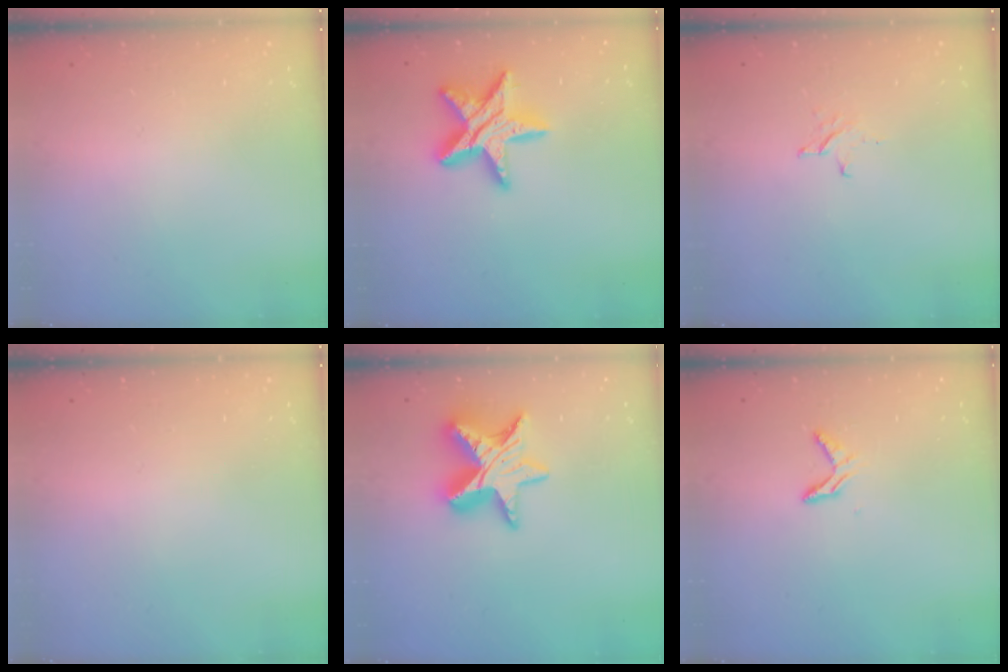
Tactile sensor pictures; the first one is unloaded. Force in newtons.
{"total": 16.1, "press": 16.0, "slide": 1.1}
{"total": 2.6, "press": 2.6, "slide": 0.3}
{"total": 0.0}
{"total": 13.9, "press": 13.9, "slide": 0.6}
{"total": 5.1, "press": 5.1, "slide": 0.5}